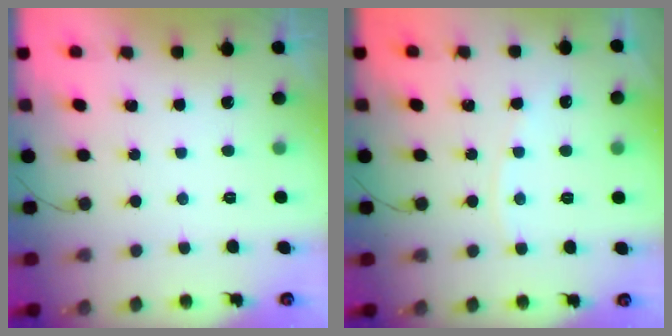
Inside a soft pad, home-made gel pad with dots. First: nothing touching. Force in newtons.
{"total": 2.0, "press": 2.0, "slide": 0.4}